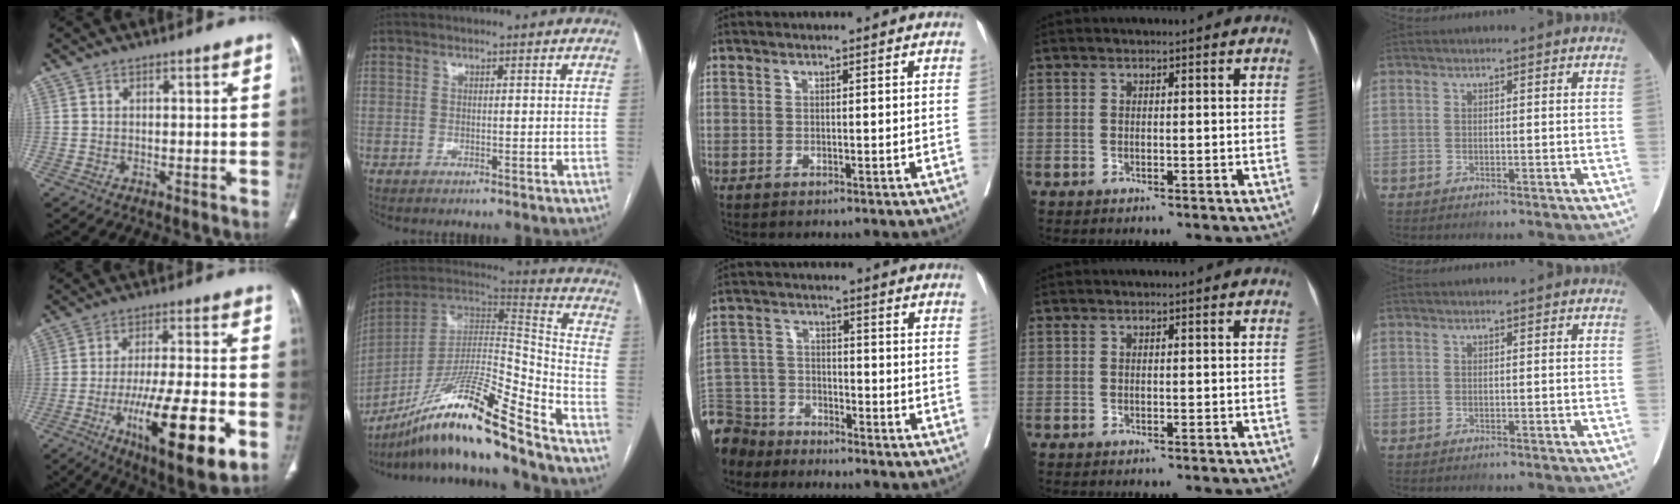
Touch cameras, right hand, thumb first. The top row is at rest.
{"thumb": {"total": 19.9, "force": [-7.2, 5.2, 17.8], "torque": [-0.287, 0.010, -0.104]}, "index": {"total": 20.1, "force": [-15.0, -0.1, 13.3], "torque": [-0.250, 0.002, -0.271]}, "middle": {"total": 11.1, "force": [-9.8, 5.0, 1.3], "torque": [-0.046, 0.005, -0.188]}}